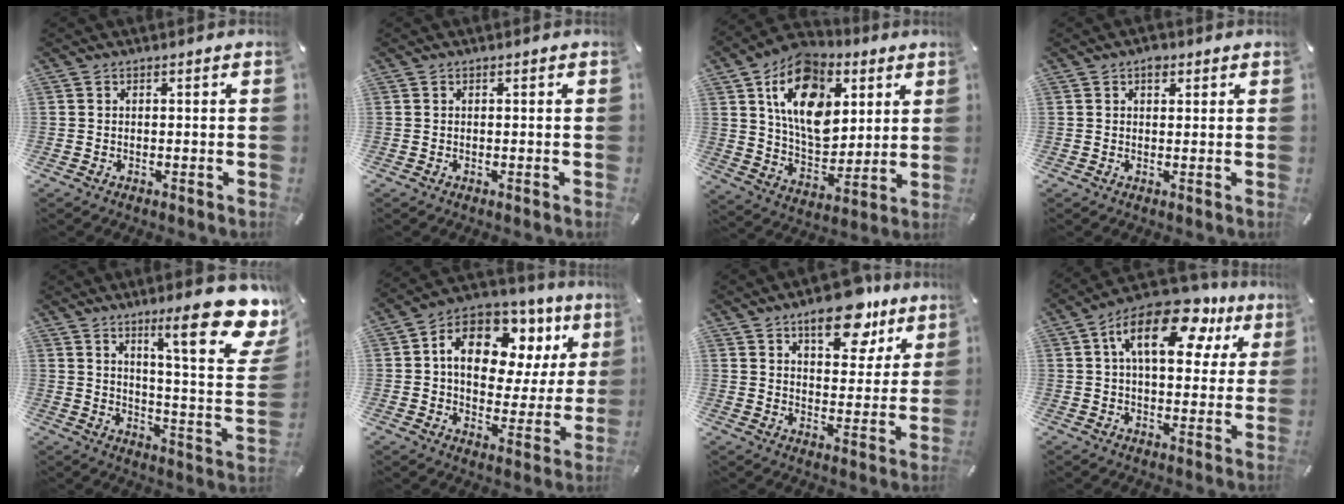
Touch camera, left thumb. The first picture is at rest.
{"total": 0.0}
{"total": 17.8, "force": [6.9, 12.6, 10.5], "torque": [-0.162, -0.025, 0.129]}
{"total": 2.2, "force": [1.2, 1.5, 1.2], "torque": [-0.002, -0.006, 0.015]}
{"total": 19.1, "force": [12.2, 4.5, 14.1], "torque": [-0.197, -0.091, 0.190]}
{"total": 15.0, "force": [5.6, 10.4, 9.3], "torque": [-0.142, -0.026, 0.100]}
{"total": 14.3, "force": [9.6, 7.0, 8.0], "torque": [-0.088, -0.054, 0.160]}
{"total": 17.3, "force": [7.3, 9.2, 12.8], "torque": [-0.195, -0.021, 0.119]}